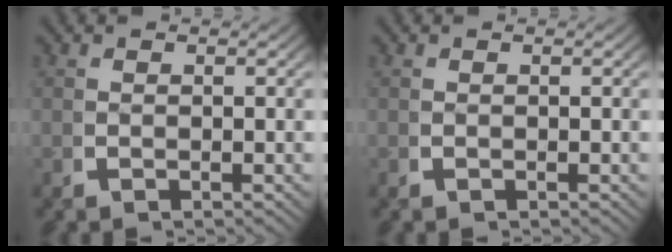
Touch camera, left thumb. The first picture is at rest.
{"total": 0.0}